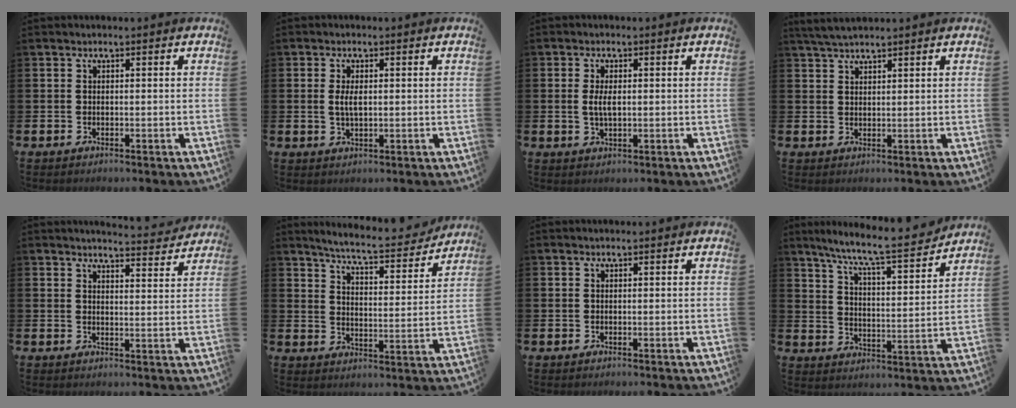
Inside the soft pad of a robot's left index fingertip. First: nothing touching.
{"total": 2.8, "force": [0.4, 1.3, 2.5], "torque": [-0.049, 0.005, 0.004]}
{"total": 2.9, "force": [0.2, 1.3, 2.6], "torque": [-0.049, 0.004, 0.001]}
{"total": 3.3, "force": [3.0, 0.6, 1.2], "torque": [-0.028, -0.006, 0.057]}
{"total": 4.3, "force": [4.3, -0.1, 0.4], "torque": [-0.005, -0.032, 0.073]}
{"total": 6.6, "force": [6.3, 0.3, 2.0], "torque": [-0.058, -0.046, 0.104]}
{"total": 0.0}
{"total": 8.8, "force": [8.0, 0.4, 3.6], "torque": [-0.094, -0.056, 0.133]}